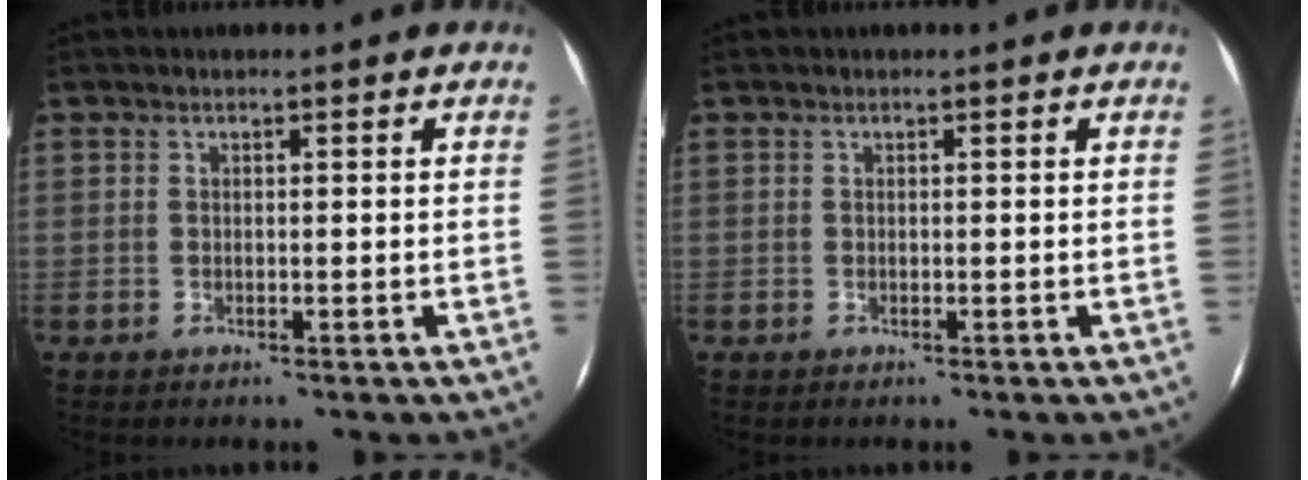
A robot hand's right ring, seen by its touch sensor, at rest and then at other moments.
{"total": 0.0}